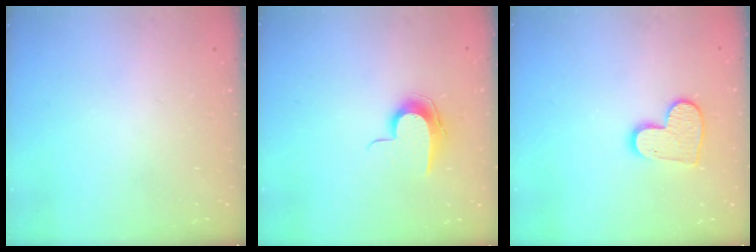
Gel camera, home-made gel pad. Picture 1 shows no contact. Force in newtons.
{"total": 8.9, "press": 8.9, "slide": 0.9}
{"total": 10.1, "press": 10.0, "slide": 0.6}